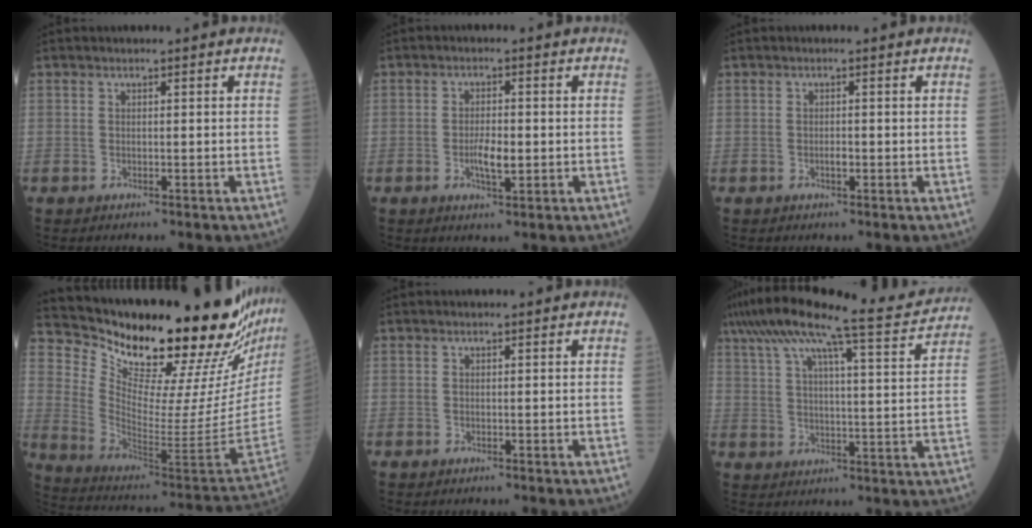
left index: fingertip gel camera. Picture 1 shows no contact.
{"total": 3.7, "force": [-0.7, 1.1, 3.5], "torque": [-0.068, -0.001, -0.010]}
{"total": 0.9, "force": [-0.3, 0.4, 0.8], "torque": [-0.017, 0.001, -0.005]}
{"total": 29.3, "force": [25.1, 1.8, 15.1], "torque": [-0.256, -0.124, 0.353]}
{"total": 0.0}
{"total": 20.3, "force": [17.4, 0.7, 10.5], "torque": [-0.196, 0.010, 0.250]}